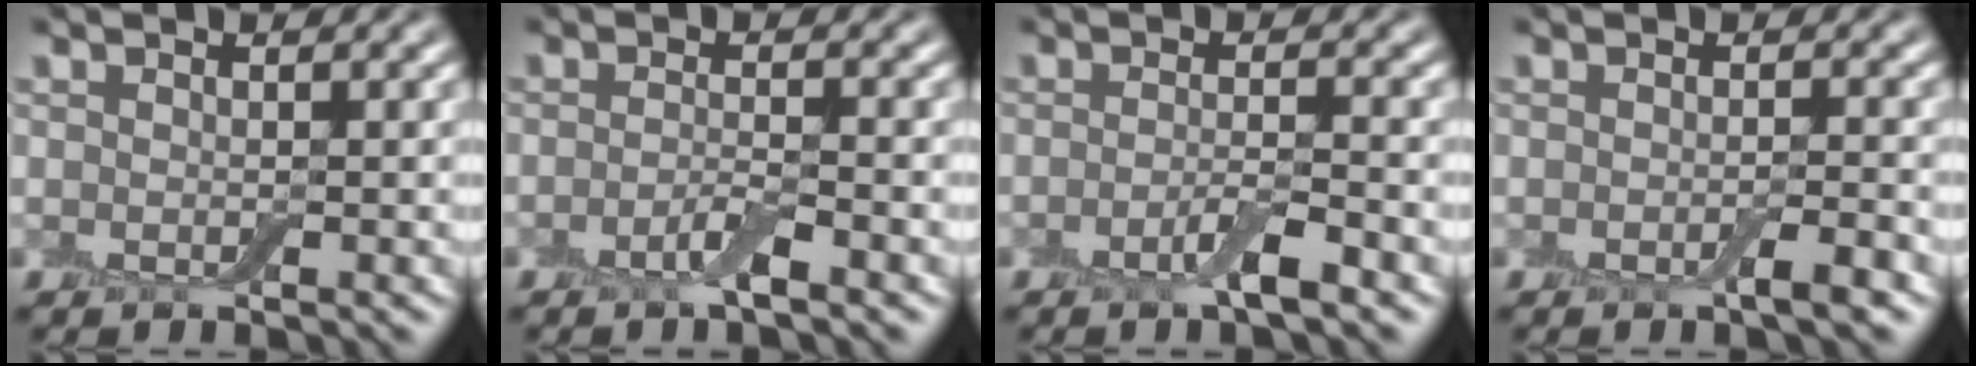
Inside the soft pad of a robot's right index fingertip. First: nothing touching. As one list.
[{"total": 1.9, "force": [-1.1, 0.3, 1.6], "torque": [-0.031, 0.002, -0.026]}, {"total": 2.5, "force": [-1.3, 0.4, 2.1], "torque": [-0.038, 0.003, -0.029]}, {"total": 1.9, "force": [-0.9, 0.2, 1.6], "torque": [-0.024, 0.000, -0.016]}]